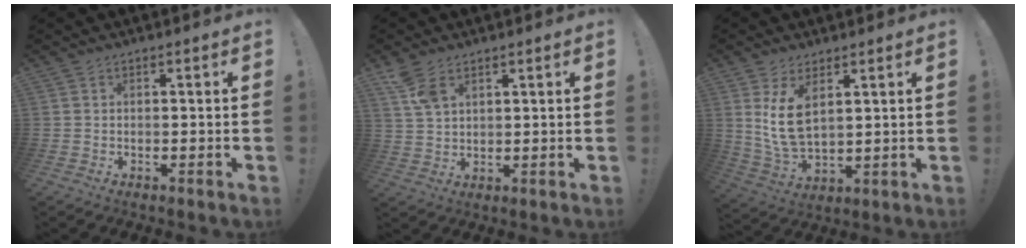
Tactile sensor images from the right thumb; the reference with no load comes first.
{"total": 6.5, "force": [3.9, 3.3, 3.9], "torque": [-0.059, -0.020, 0.075]}
{"total": 10.0, "force": [4.1, 5.3, 7.4], "torque": [-0.146, -0.021, 0.074]}